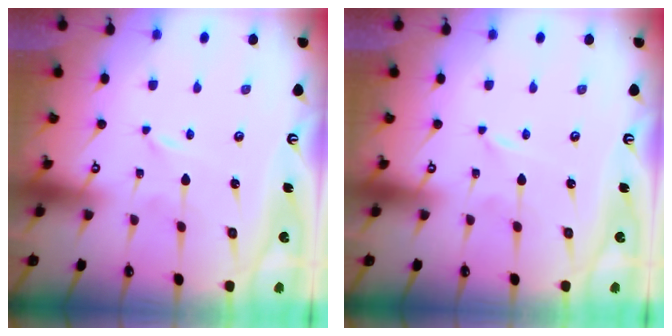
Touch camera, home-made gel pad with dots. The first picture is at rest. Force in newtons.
{"total": 0.0}